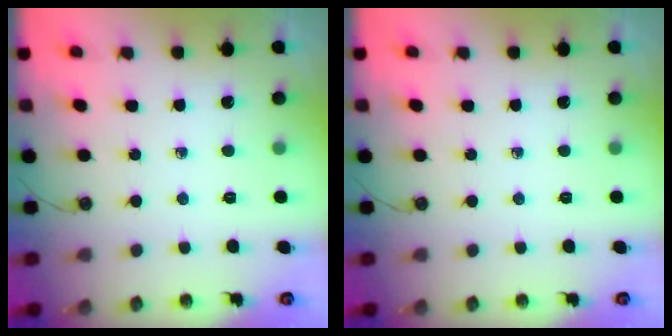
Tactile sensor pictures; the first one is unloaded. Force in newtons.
{"total": 0.0}